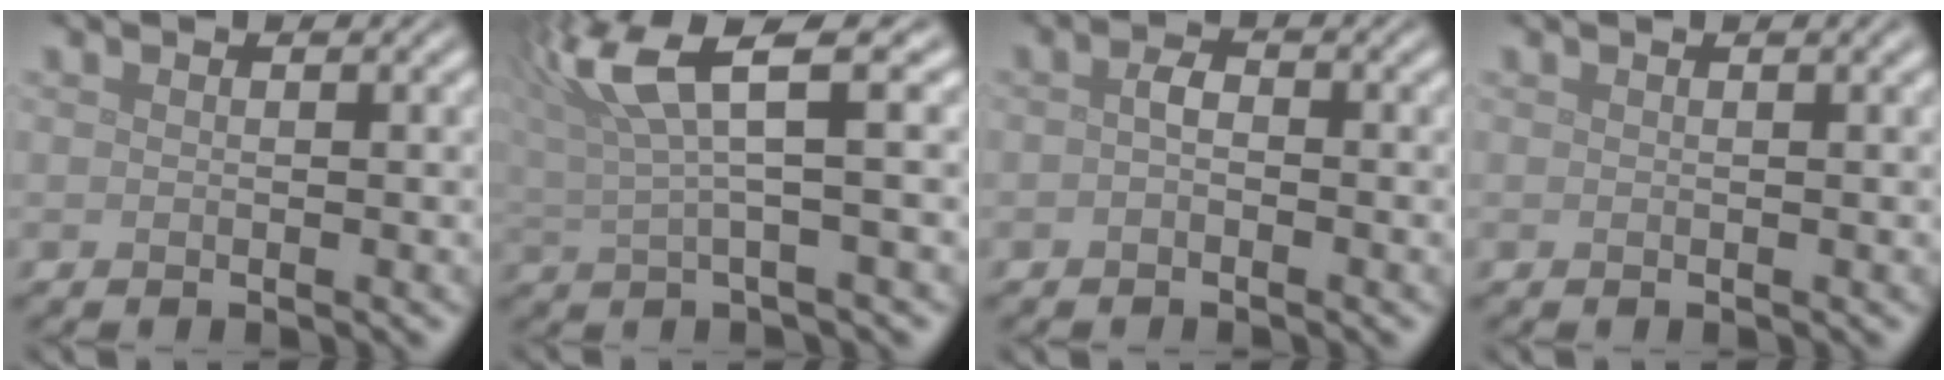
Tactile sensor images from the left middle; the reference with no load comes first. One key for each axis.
{"total": 6.7, "fx": 2.9, "fy": 1.1, "fz": 5.9, "tx": -0.116, "ty": 0.012, "tz": 0.055}
{"total": 1.3, "fx": -0.3, "fy": 0.8, "fz": 1.0, "tx": -0.021, "ty": 0.004, "tz": -0.009}
{"total": 0.8, "fx": 0.4, "fy": 0.2, "fz": 0.6, "tx": -0.004, "ty": 0.006, "tz": 0.006}